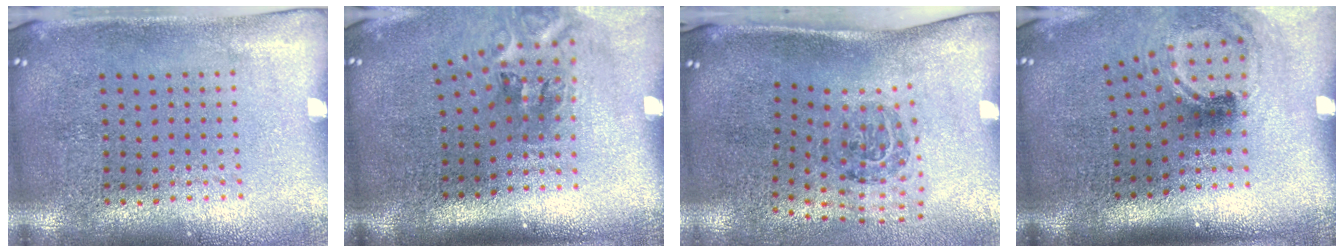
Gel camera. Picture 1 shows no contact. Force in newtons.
{"total": 2.2, "press": 1.3, "slide": 1.8}
{"total": 1.7, "press": 1.1, "slide": 1.3}
{"total": 1.8, "press": 1.2, "slide": 1.4}